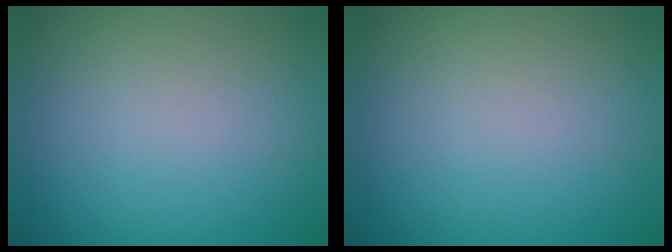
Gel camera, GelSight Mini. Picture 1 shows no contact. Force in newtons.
{"total": 0.0}